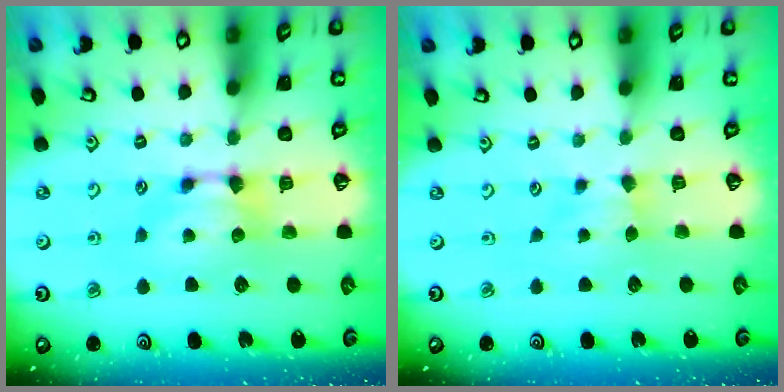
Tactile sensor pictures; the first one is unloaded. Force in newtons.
{"total": 2.5, "press": 2.5, "slide": 0.4}